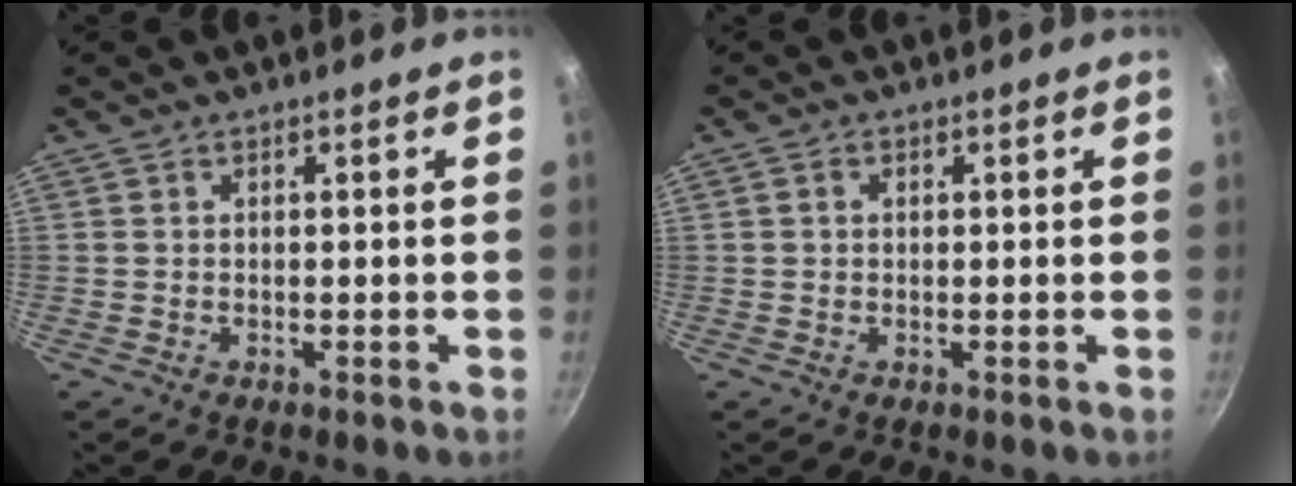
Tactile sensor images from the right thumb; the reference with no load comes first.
{"total": 1.3, "force": [0.3, 1.1, 0.7], "torque": [-0.010, 0.004, 0.003]}